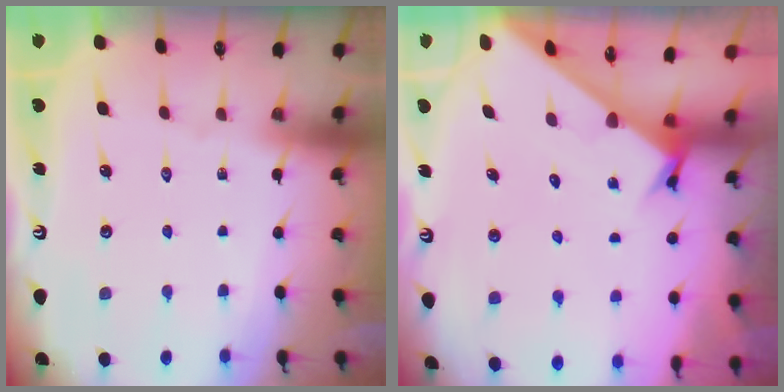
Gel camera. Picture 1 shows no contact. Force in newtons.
{"total": 2.4, "press": 2.4, "slide": 0.1}